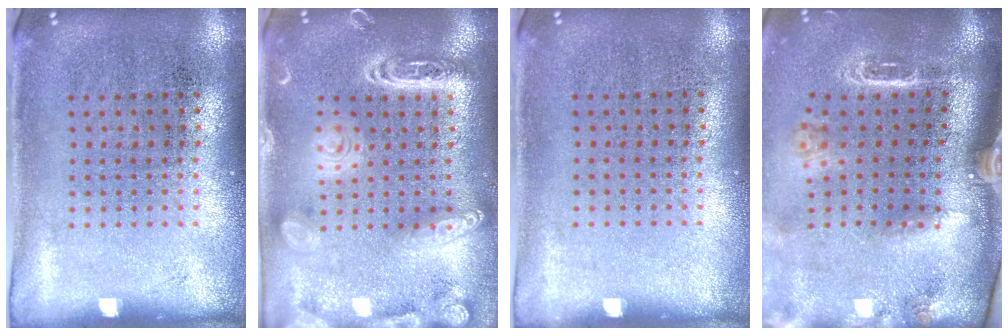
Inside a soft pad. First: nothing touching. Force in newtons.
{"total": 4.1, "press": 4.1, "slide": 0.4}
{"total": 0.0}
{"total": 2.5, "press": 2.0, "slide": 1.6}